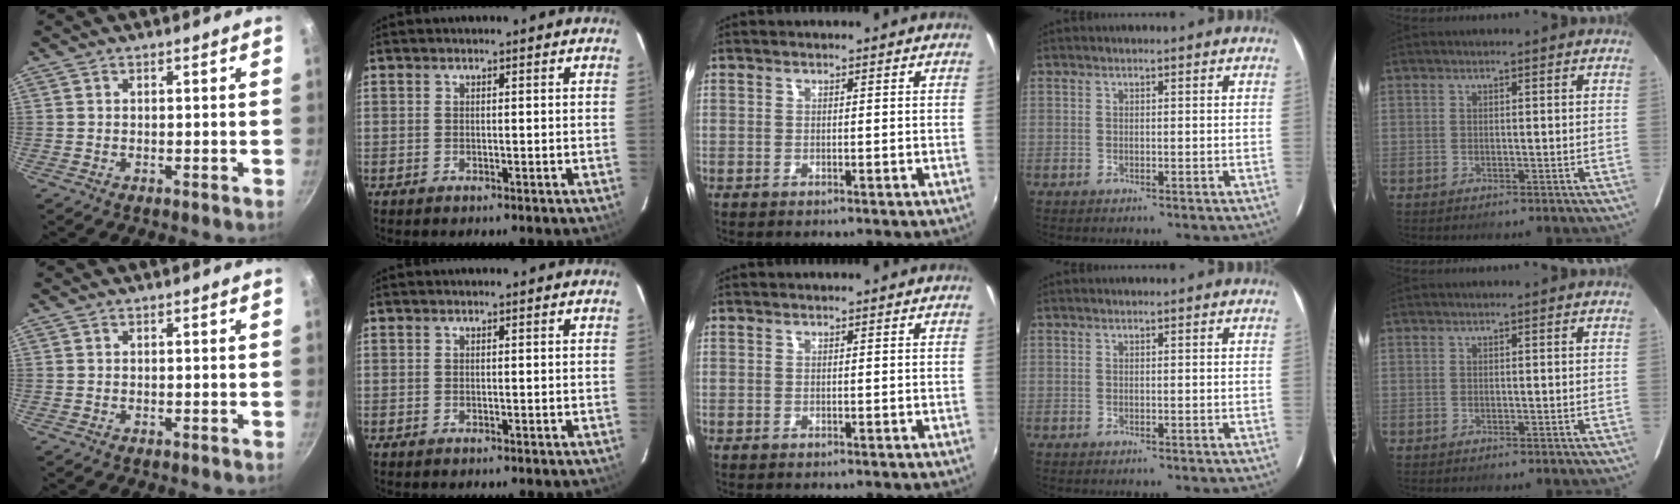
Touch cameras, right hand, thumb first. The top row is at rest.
{}